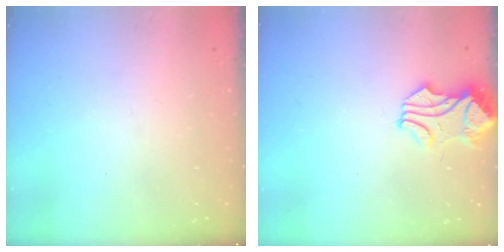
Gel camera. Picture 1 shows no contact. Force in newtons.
{"total": 1.6, "press": 1.4, "slide": 0.8}